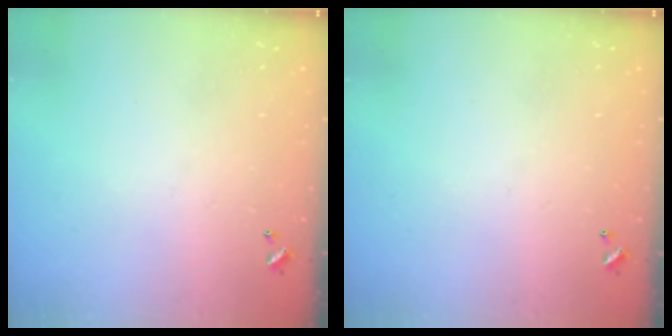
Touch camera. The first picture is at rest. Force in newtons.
{"total": 0.0}